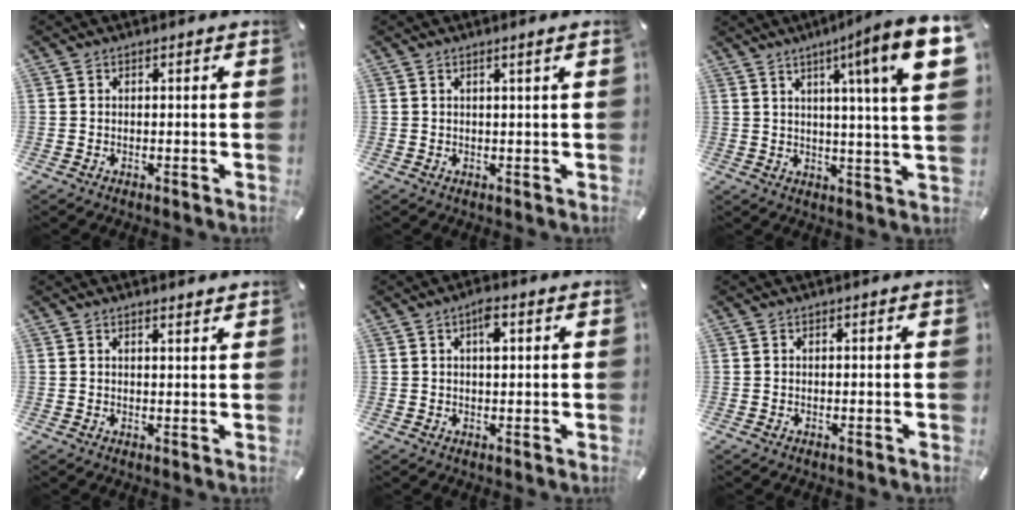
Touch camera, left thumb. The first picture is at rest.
{"total": 1.9, "force": [0.7, -0.2, 1.8], "torque": [-0.031, -0.003, 0.011]}
{"total": 14.0, "force": [5.9, 0.6, 12.7], "torque": [-0.192, -0.041, 0.078]}
{"total": 1.4, "force": [1.3, -0.1, 0.3], "torque": [-0.006, -0.005, 0.025]}
{"total": 3.2, "force": [0.9, 1.1, 2.8], "torque": [-0.050, 0.005, 0.012]}
{"total": 0.0}